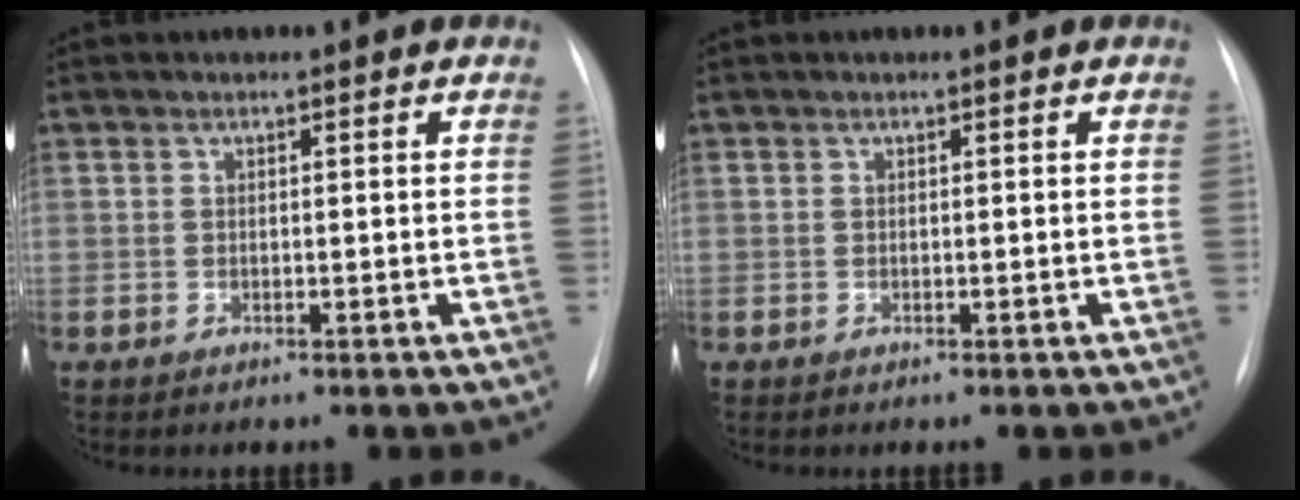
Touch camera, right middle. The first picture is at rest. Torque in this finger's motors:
{"motor_torque": [0.00, 0.00, 0.00, -0.01]}